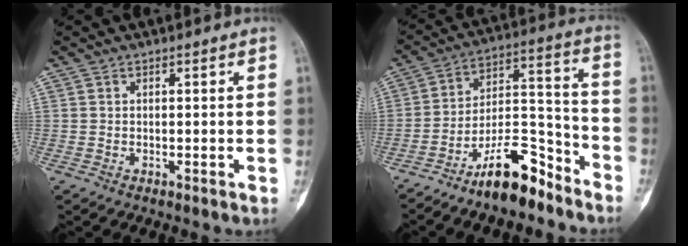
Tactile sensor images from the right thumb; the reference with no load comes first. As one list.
[{"total": 13.7, "force": [-10.1, 4.8, 7.9], "torque": [-0.119, 0.095, -0.178]}]